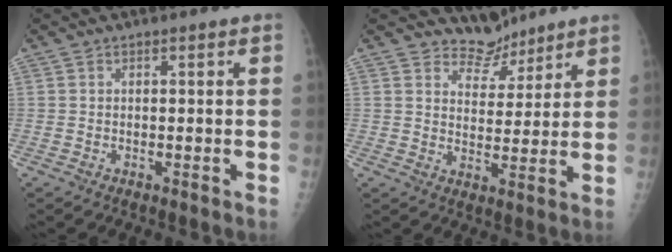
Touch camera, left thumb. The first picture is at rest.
{"total": 5.5, "force": [4.8, 2.5, -0.6], "torque": [0.039, -0.048, 0.085]}